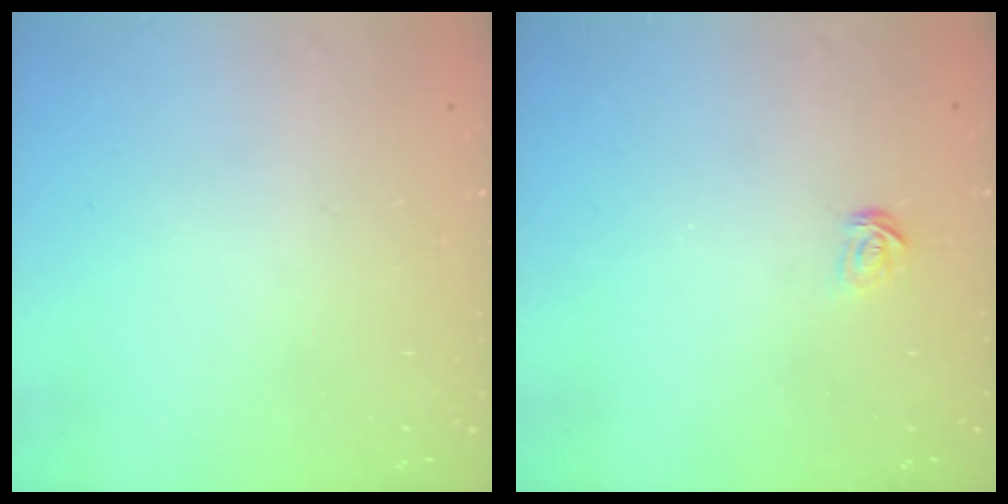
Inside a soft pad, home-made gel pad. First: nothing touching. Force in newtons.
{"total": 2.3, "press": 2.3, "slide": 0.2}